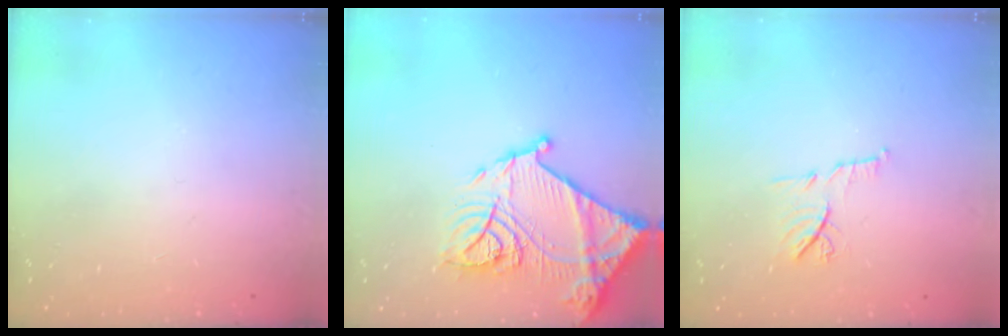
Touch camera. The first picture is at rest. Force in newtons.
{"total": 20.6, "press": 20.5, "slide": 1.8}
{"total": 7.5, "press": 7.5, "slide": 0.7}